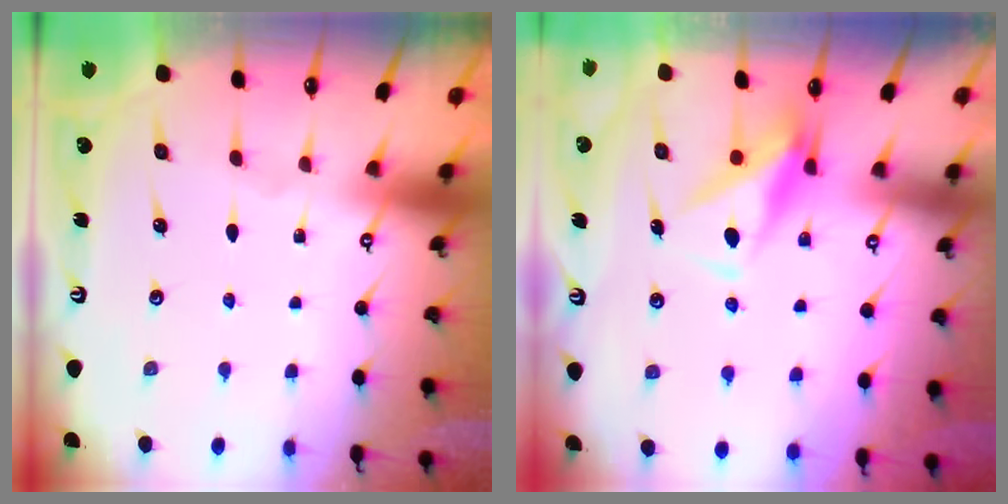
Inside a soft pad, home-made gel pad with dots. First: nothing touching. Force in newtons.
{"total": 7.5, "press": 7.4, "slide": 1.2}